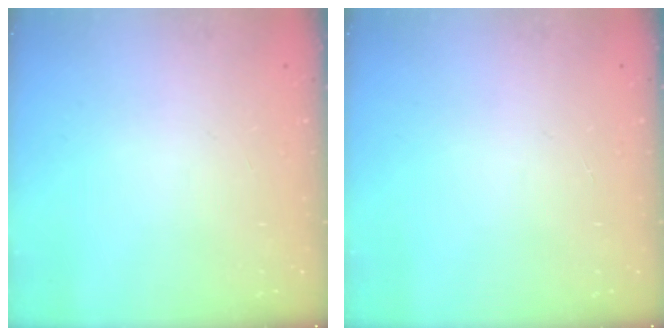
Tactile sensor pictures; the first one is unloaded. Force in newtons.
{"total": 0.0}